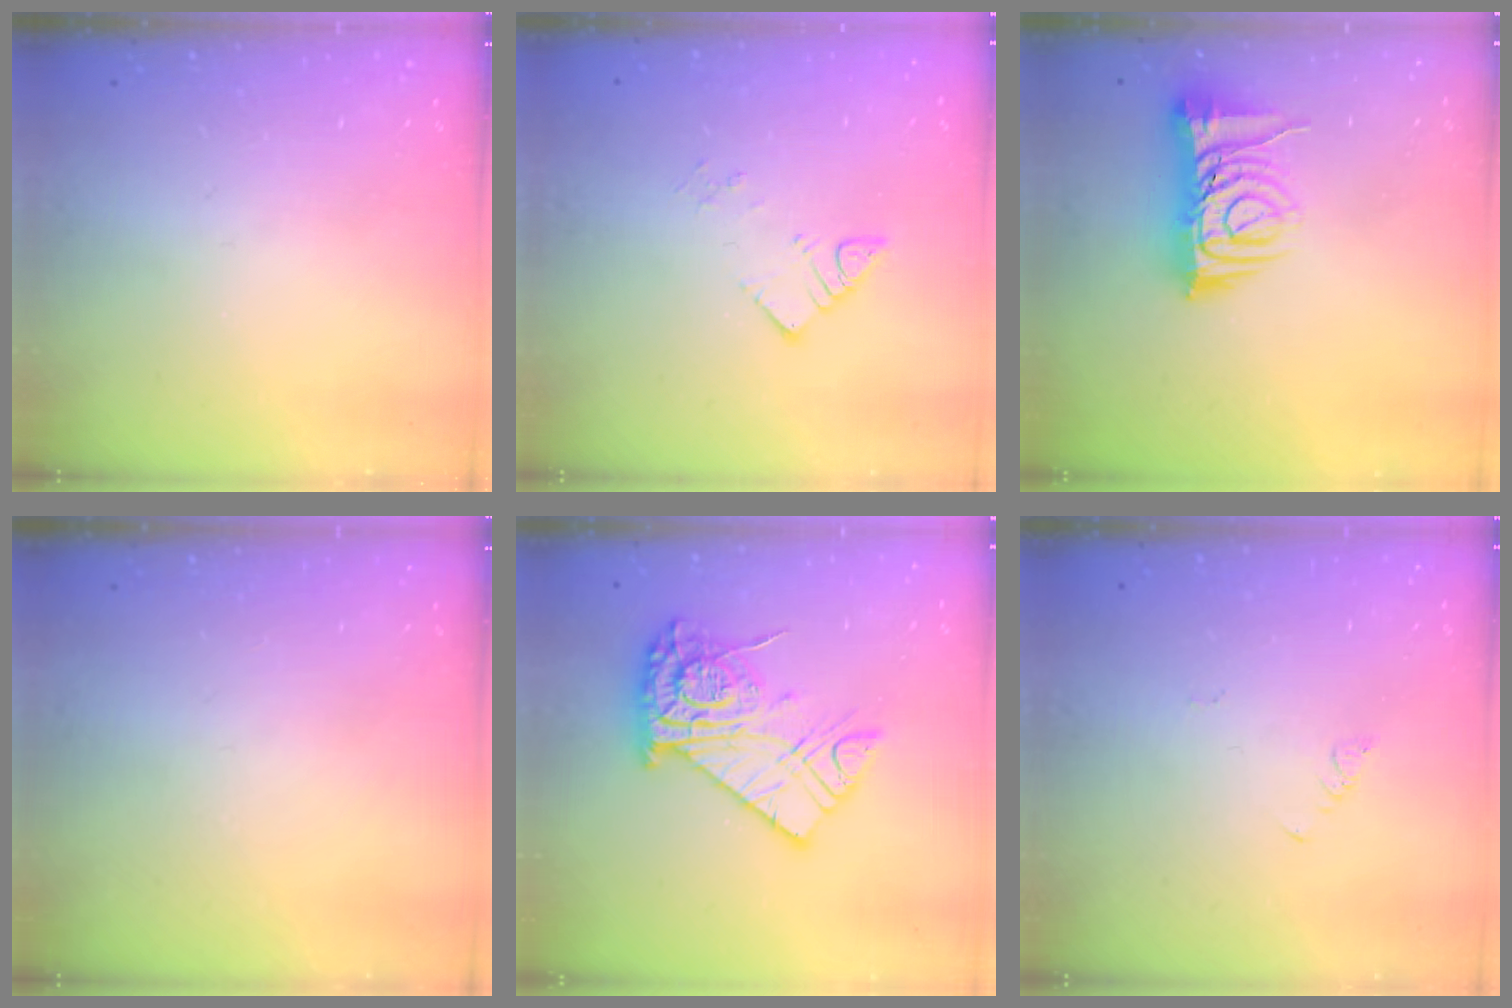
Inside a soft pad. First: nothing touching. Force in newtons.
{"total": 5.1, "press": 5.1, "slide": 0.4}
{"total": 9.9, "press": 9.8, "slide": 1.4}
{"total": 0.0}
{"total": 15.9, "press": 15.8, "slide": 1.4}
{"total": 1.9, "press": 1.9, "slide": 0.4}